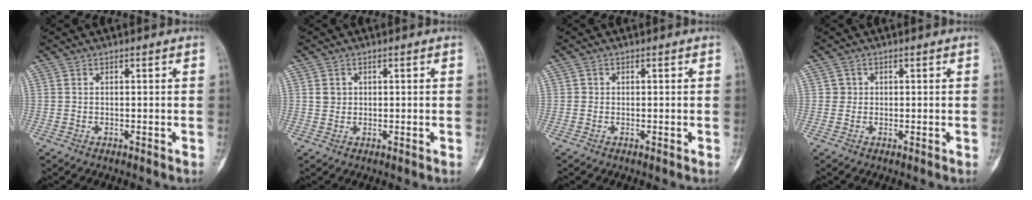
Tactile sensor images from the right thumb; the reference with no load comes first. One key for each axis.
{"total": 1.7, "fx": 0.4, "fy": 1.6, "fz": 0.6, "tx": -0.003, "ty": 0.001, "tz": 0.008}
{"total": 0.6, "fx": -0.1, "fy": 0.6, "fz": 0.1, "tx": 0.002, "ty": 0.003, "tz": -0.003}
{"total": 1.3, "fx": 0.1, "fy": 1.3, "fz": 0.0, "tx": 0.010, "ty": 0.005, "tz": -0.001}